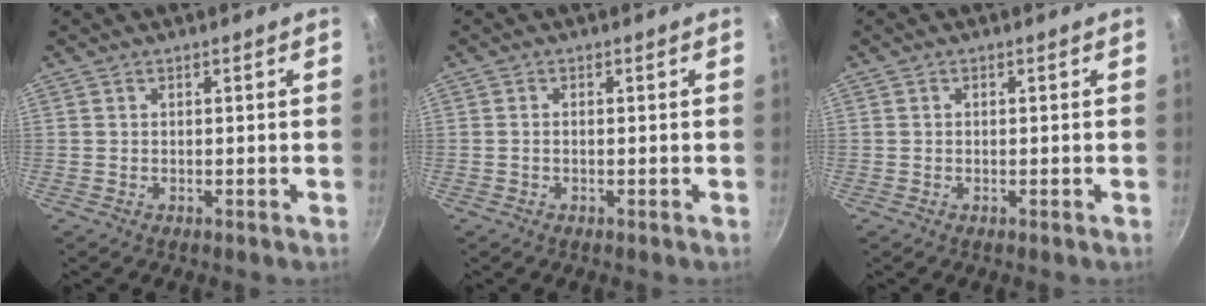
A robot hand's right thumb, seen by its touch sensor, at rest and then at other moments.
{"total": 0.7, "force": [-0.2, 0.4, 0.5], "torque": [-0.012, 0.004, -0.005]}
{"total": 0.0}